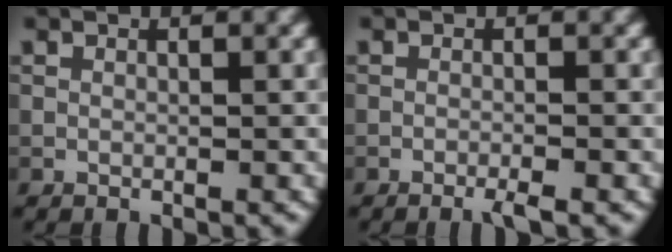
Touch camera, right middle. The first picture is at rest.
{"total": 1.4, "force": [-1.0, 0.1, 1.1], "torque": [-0.014, 0.000, -0.019]}